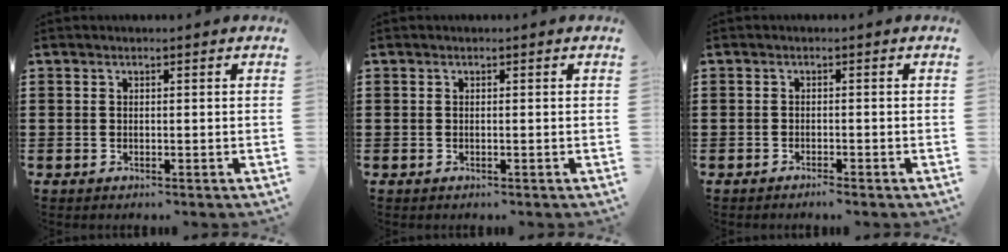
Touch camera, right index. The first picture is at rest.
{"total": 0.0}
{"total": 1.0, "force": [-0.9, 0.0, 0.3], "torque": [-0.009, -0.002, -0.019]}